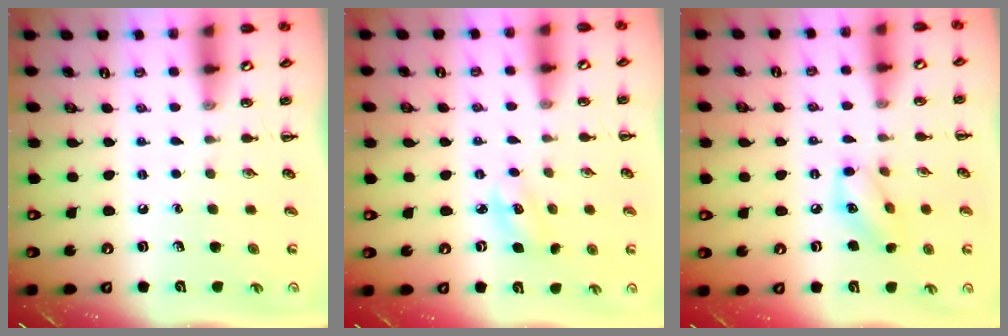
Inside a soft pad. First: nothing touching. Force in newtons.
{"total": 3.7, "press": 3.6, "slide": 1.0}
{"total": 8.3, "press": 8.3, "slide": 0.4}